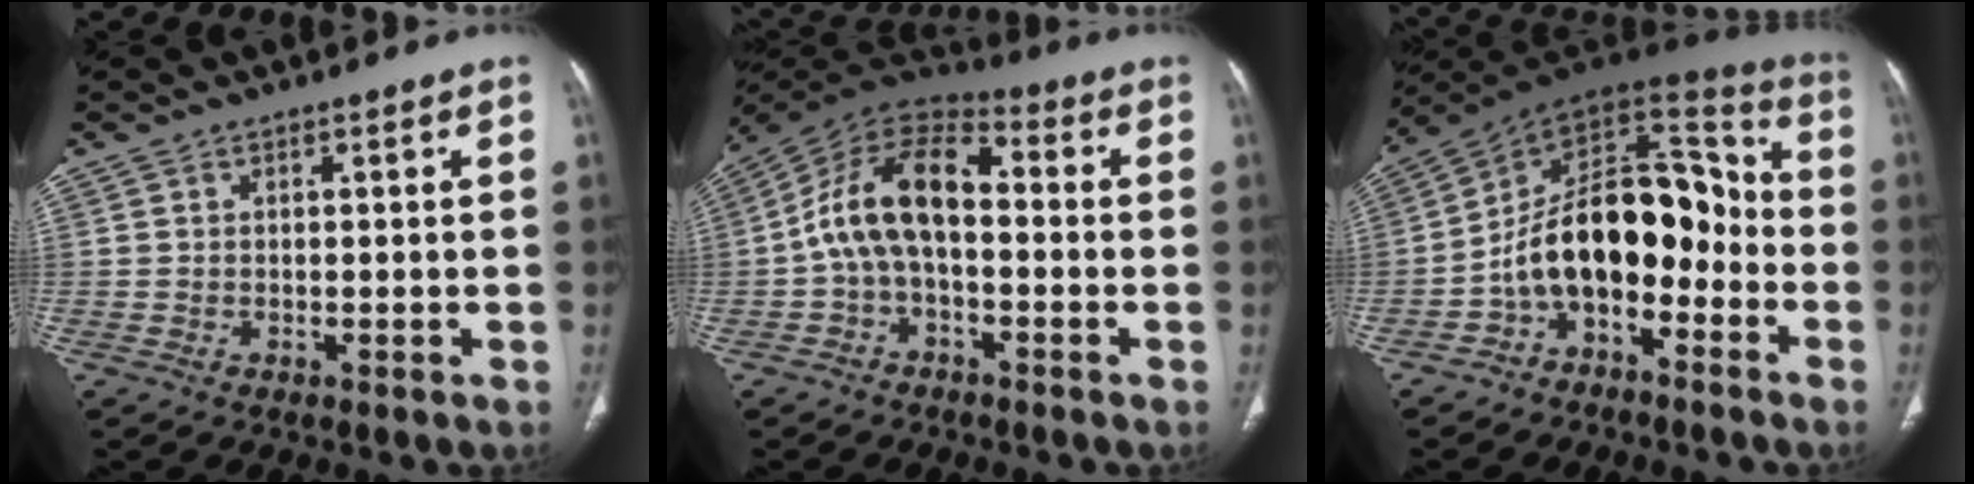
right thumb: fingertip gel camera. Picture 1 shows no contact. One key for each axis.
{"total": 13.4, "fx": -0.9, "fy": 7.7, "fz": 10.9, "tx": -0.190, "ty": 0.047, "tz": -0.030}
{"total": 16.4, "fx": -5.9, "fy": 10.3, "fz": 11.3, "tx": -0.138, "ty": 0.109, "tz": -0.109}